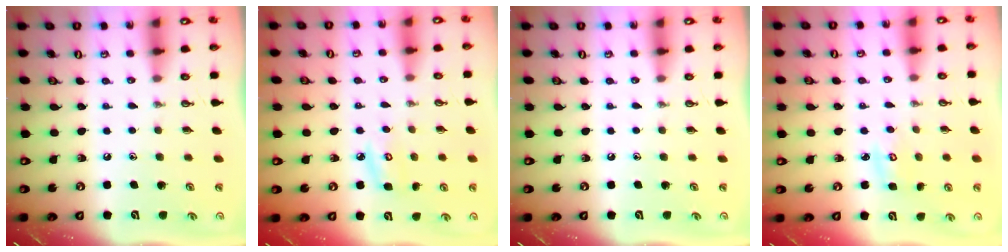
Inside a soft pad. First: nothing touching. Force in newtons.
{"total": 6.5, "press": 6.5, "slide": 0.6}
{"total": 0.0}
{"total": 4.0, "press": 4.0, "slide": 0.3}